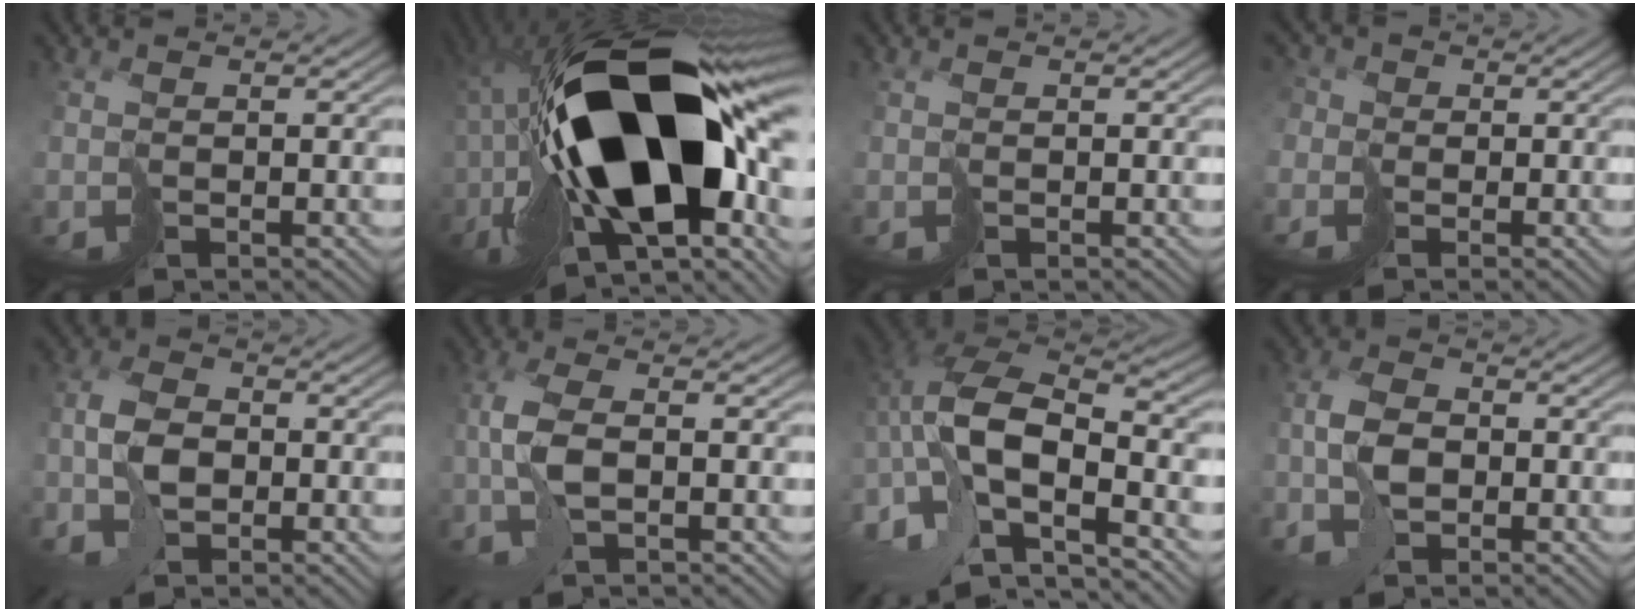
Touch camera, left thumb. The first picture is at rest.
{"total": 22.2, "force": [-2.3, 11.0, 19.1], "torque": [-0.392, -0.016, -0.025]}
{"total": 0.0}
{"total": 3.6, "force": [-0.3, 3.4, 1.0], "torque": [-0.035, 0.013, -0.032]}
{"total": 5.1, "force": [-1.7, 3.0, 3.7], "torque": [-0.082, 0.006, -0.044]}
{"total": 5.1, "force": [-0.7, 1.3, 4.8], "torque": [-0.115, 0.011, -0.020]}
{"total": 14.2, "force": [-4.4, 7.2, 11.4], "torque": [-0.277, -0.001, -0.078]}
{"total": 4.9, "force": [-1.7, 2.7, 3.7], "torque": [-0.081, 0.007, -0.044]}